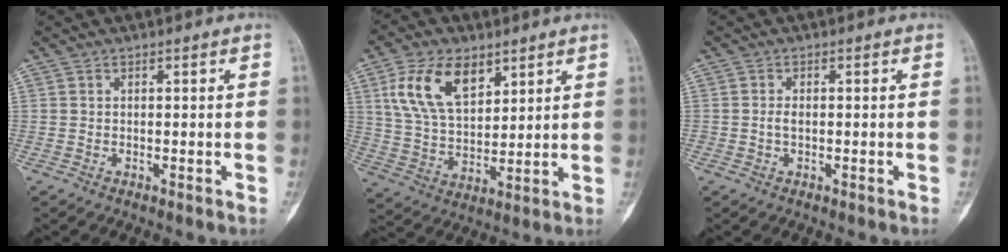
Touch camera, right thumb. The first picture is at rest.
{"total": 13.8, "force": [6.7, 7.8, 9.3], "torque": [-0.158, -0.020, 0.136]}
{"total": 1.4, "force": [-0.3, 0.8, 1.2], "torque": [-0.025, 0.003, -0.007]}